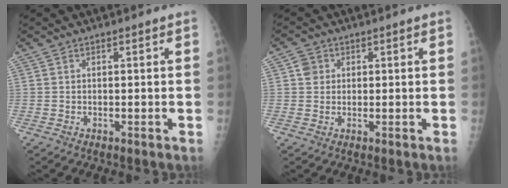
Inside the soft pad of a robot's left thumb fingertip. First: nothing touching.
{"total": 2.8, "force": [0.7, 2.6, 0.8], "torque": [-0.001, 0.000, 0.008]}